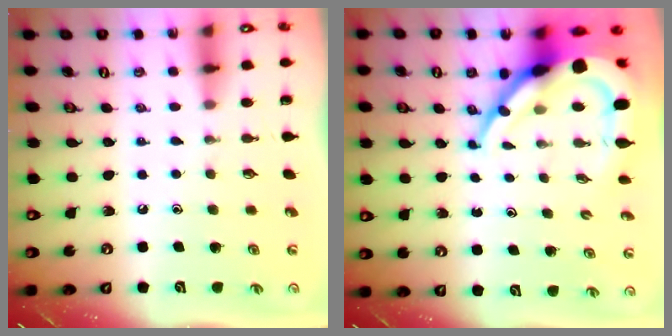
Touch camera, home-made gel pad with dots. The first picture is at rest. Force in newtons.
{"total": 14.6, "press": 14.5, "slide": 1.6}